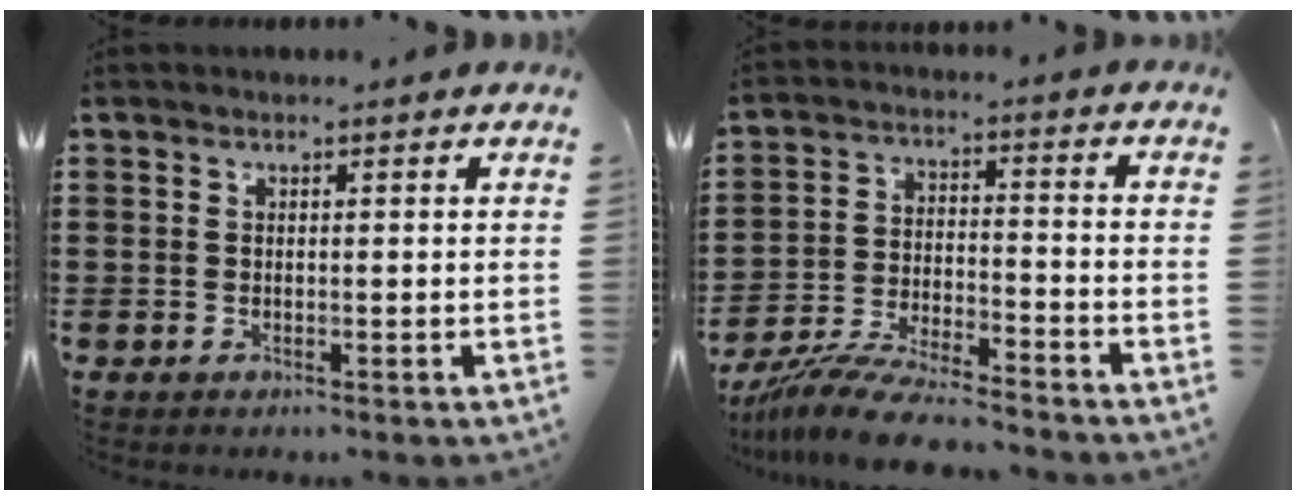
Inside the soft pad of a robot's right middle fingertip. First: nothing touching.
{"total": 8.7, "force": [-8.2, 0.4, 3.0], "torque": [-0.067, 0.006, -0.162]}